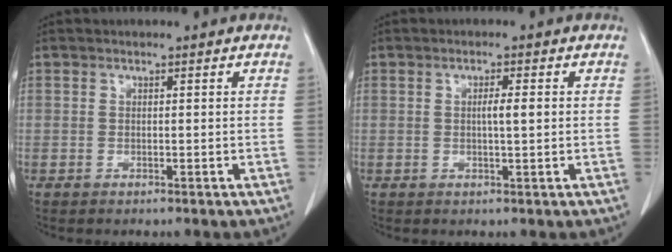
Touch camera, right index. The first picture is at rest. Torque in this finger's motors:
{"motor_torque": [0.59, -0.14, 0.22, 0.07]}